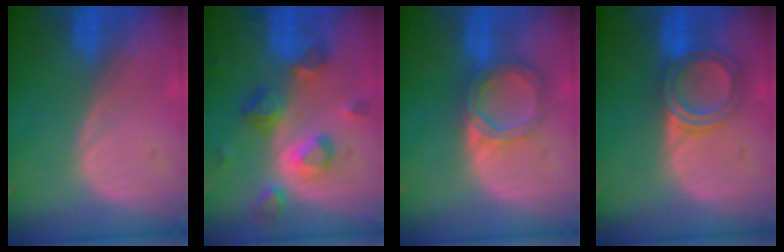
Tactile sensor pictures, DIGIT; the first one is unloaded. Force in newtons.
{"total": 7.9, "press": 7.6, "slide": 2.0}
{"total": 6.1, "press": 5.4, "slide": 2.9}
{"total": 5.5, "press": 5.4, "slide": 0.6}